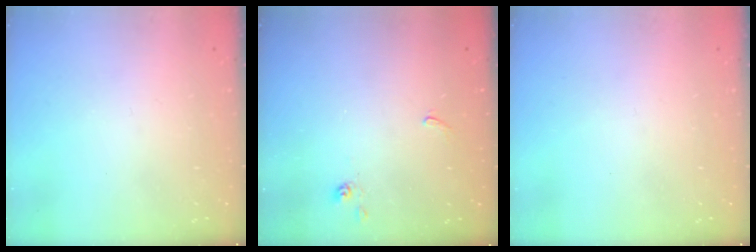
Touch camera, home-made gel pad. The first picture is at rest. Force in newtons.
{"total": 3.0, "press": 3.0, "slide": 0.4}
{"total": 0.0}